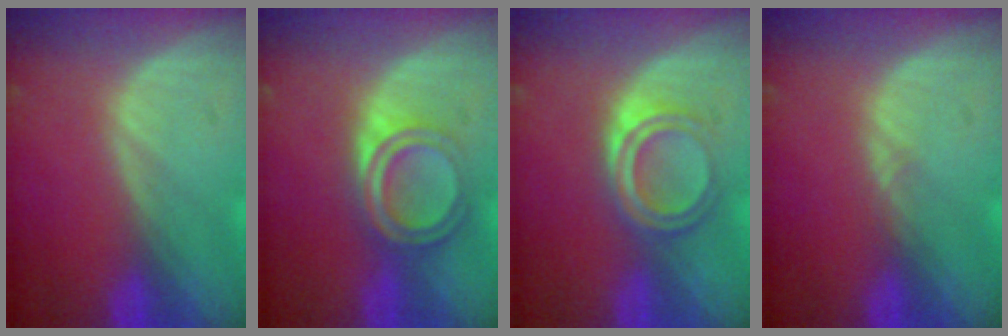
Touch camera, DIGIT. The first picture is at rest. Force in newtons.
{"total": 5.3, "press": 4.9, "slide": 2.0}
{"total": 4.4, "press": 4.2, "slide": 1.5}
{"total": 0.5, "press": 0.5, "slide": 0.1}